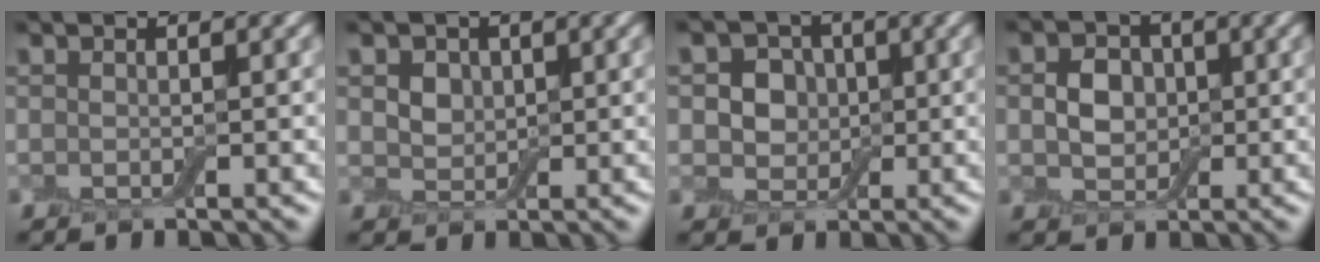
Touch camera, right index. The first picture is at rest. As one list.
[{"total": 3.2, "force": [1.4, 2.4, 1.6], "torque": [-0.041, 0.009, 0.021]}, {"total": 4.4, "force": [0.7, 3.8, 2.1], "torque": [-0.028, 0.008, -0.008]}, {"total": 3.1, "force": [0.1, 2.6, 1.7], "torque": [-0.029, 0.003, -0.003]}]